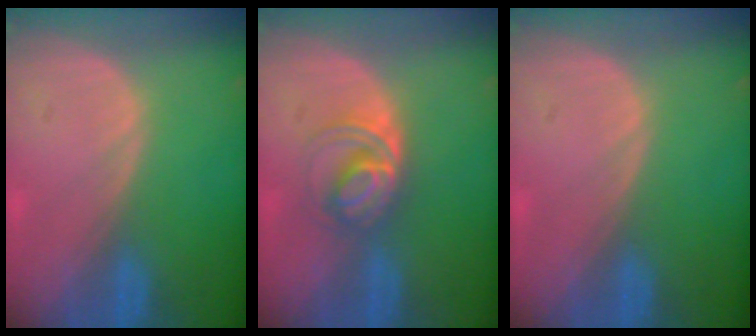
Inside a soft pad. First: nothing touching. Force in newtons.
{"total": 5.3, "press": 5.1, "slide": 1.1}
{"total": 0.0}